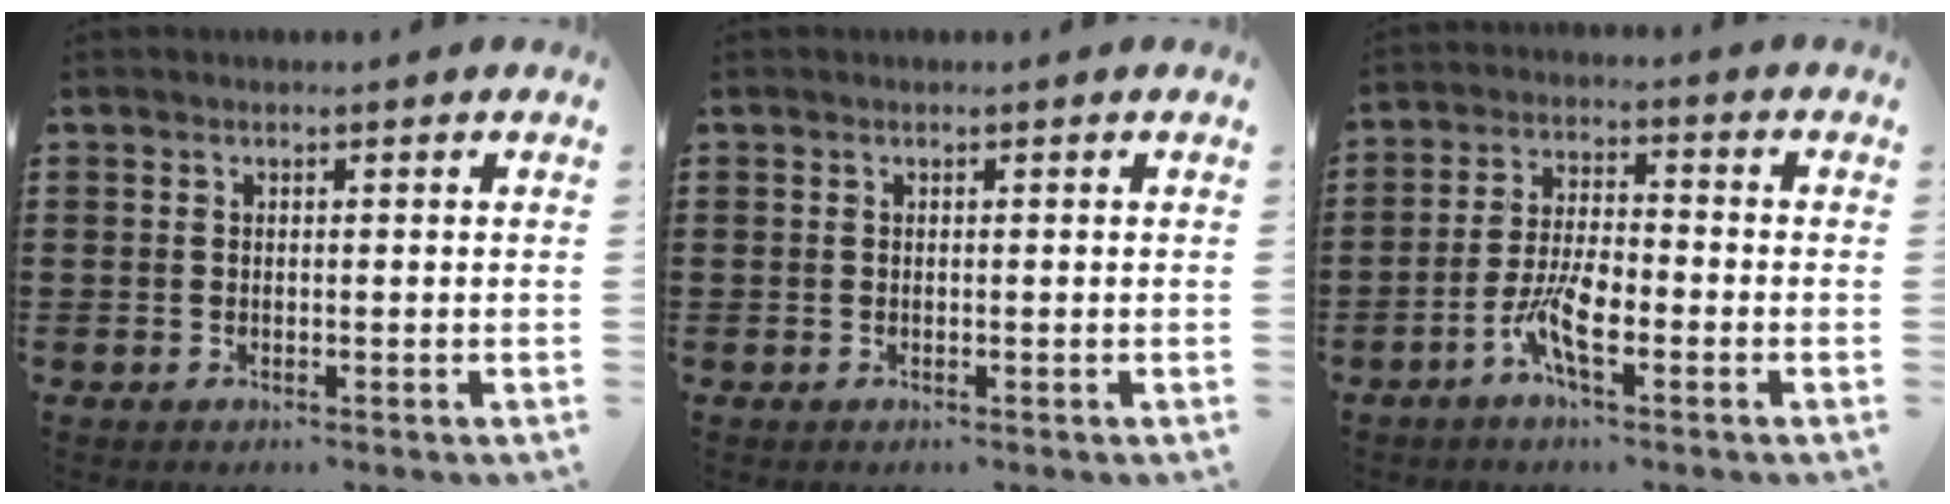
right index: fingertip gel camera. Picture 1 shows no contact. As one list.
[{"total": 0.0}, {"total": 7.0, "force": [-3.4, 1.9, 5.8], "torque": [-0.135, -0.013, -0.069]}]